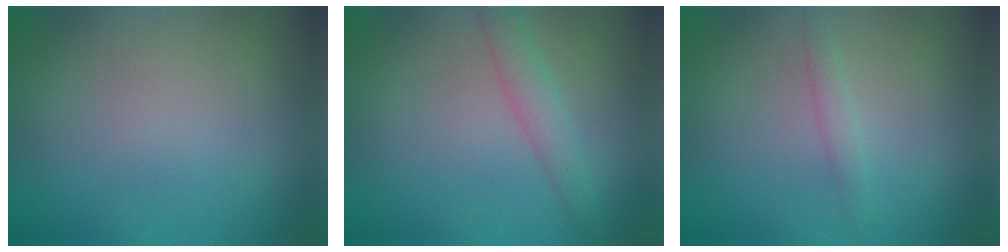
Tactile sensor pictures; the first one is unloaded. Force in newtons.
{"total": 2.5, "press": 2.5, "slide": 0.1}
{"total": 1.0, "press": 1.0, "slide": 0.1}